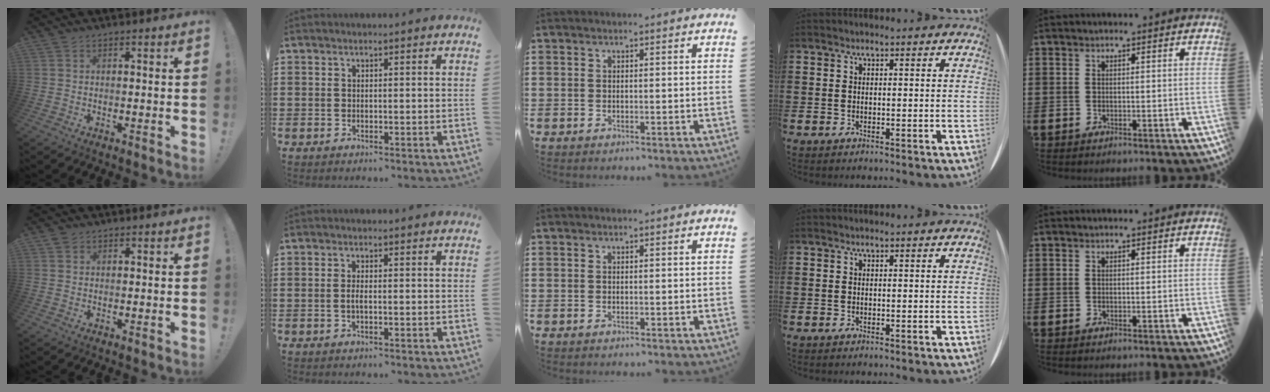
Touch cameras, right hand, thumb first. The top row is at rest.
{"thumb": {"total": 1.0, "force": [0.7, 0.7, 0.1], "torque": [0.003, -0.002, 0.013]}, "index": {"total": 1.4, "force": [-0.4, 0.2, 1.3], "torque": [-0.032, -0.004, -0.011]}}